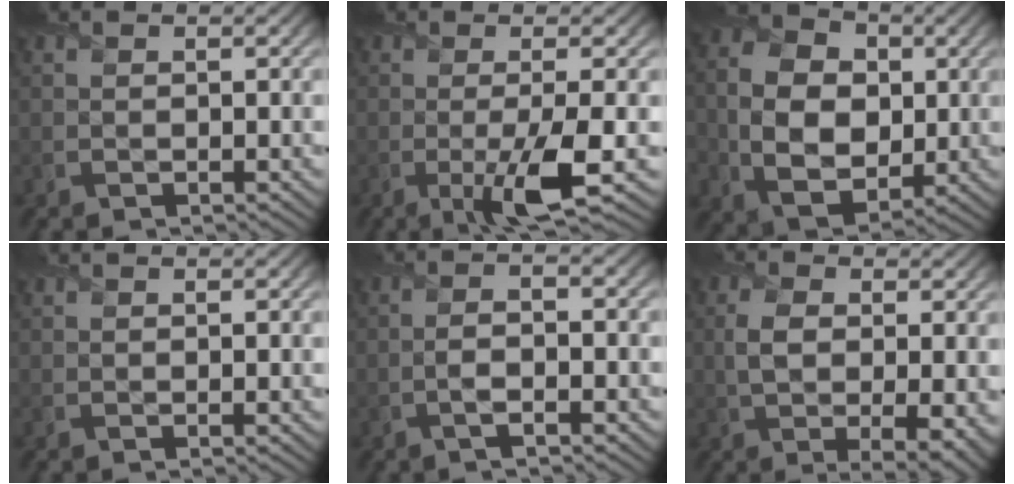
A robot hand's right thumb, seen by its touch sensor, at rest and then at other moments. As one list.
[{"total": 6.1, "force": [-1.5, 1.0, 5.8], "torque": [-0.101, 0.000, -0.029]}, {"total": 10.6, "force": [-0.5, 7.8, 7.1], "torque": [-0.160, -0.002, -0.012]}, {"total": 0.5, "force": [0.4, 0.1, 0.3], "torque": [-0.005, 0.002, 0.008]}, {"total": 3.5, "force": [-1.0, 0.9, 3.3], "torque": [-0.068, 0.003, -0.023]}, {"total": 7.9, "force": [-0.1, 4.0, 6.8], "torque": [-0.138, -0.008, 0.004]}]